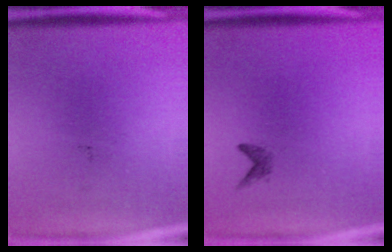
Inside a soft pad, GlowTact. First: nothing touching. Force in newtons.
{"total": 0.9}